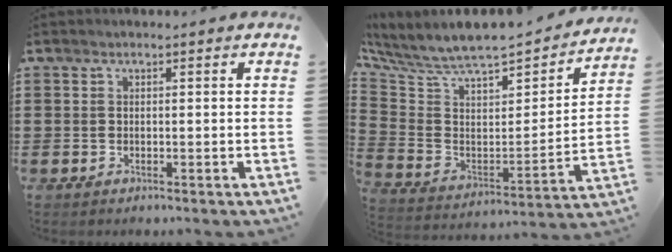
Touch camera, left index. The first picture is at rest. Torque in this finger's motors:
{"motor_torque": [1.17, -0.97, 1.05, 0.21]}